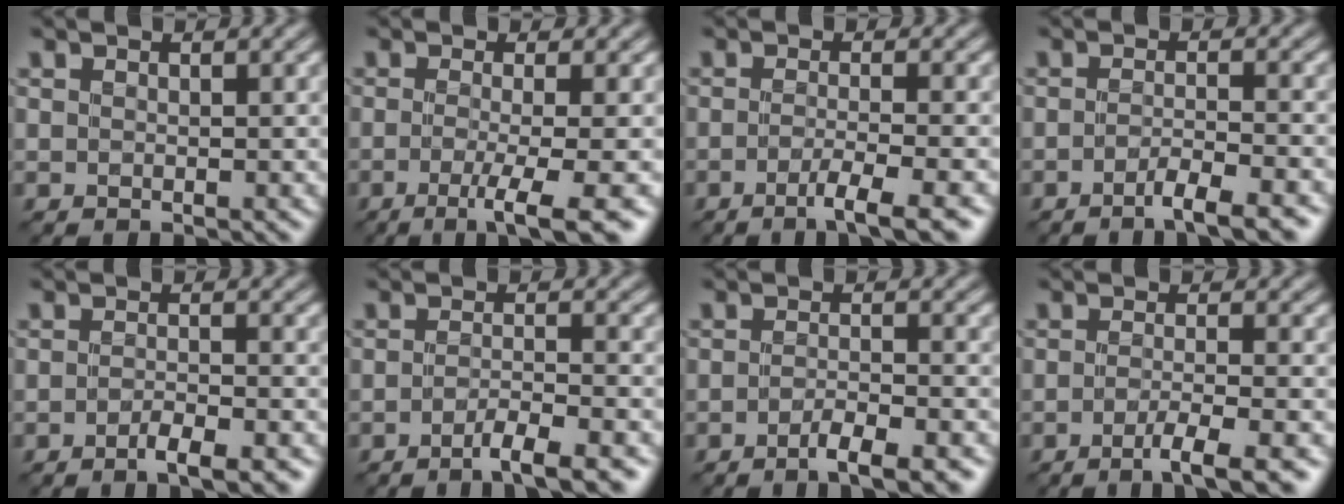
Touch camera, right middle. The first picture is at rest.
{"total": 4.9, "force": [-1.9, 0.9, 4.4], "torque": [-0.066, -0.007, -0.037]}
{"total": 3.8, "force": [-2.1, 0.6, 3.1], "torque": [-0.047, -0.001, -0.044]}
{"total": 3.5, "force": [-2.3, 0.5, 2.6], "torque": [-0.040, 0.003, -0.044]}
{"total": 3.1, "force": [-2.0, 0.7, 2.3], "torque": [-0.039, 0.001, -0.035]}
{"total": 3.9, "force": [-2.6, 0.6, 2.8], "torque": [-0.043, 0.004, -0.046]}
{"total": 3.8, "force": [-2.6, 0.8, 2.8], "torque": [-0.043, 0.003, -0.043]}
{"total": 4.0, "force": [-2.3, 0.6, 3.2], "torque": [-0.048, 0.001, -0.045]}